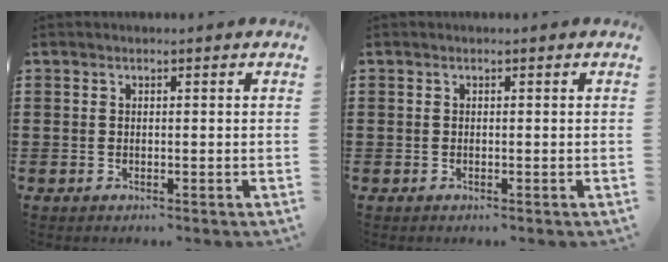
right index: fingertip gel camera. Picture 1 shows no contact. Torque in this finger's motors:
{"motor_torque": [0.22, 1.91, 0.01, 0.01]}